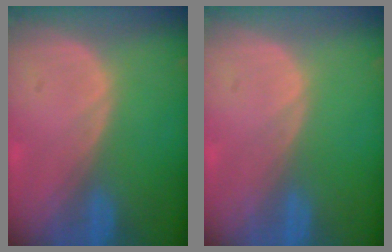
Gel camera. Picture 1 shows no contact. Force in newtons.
{"total": 0.0}